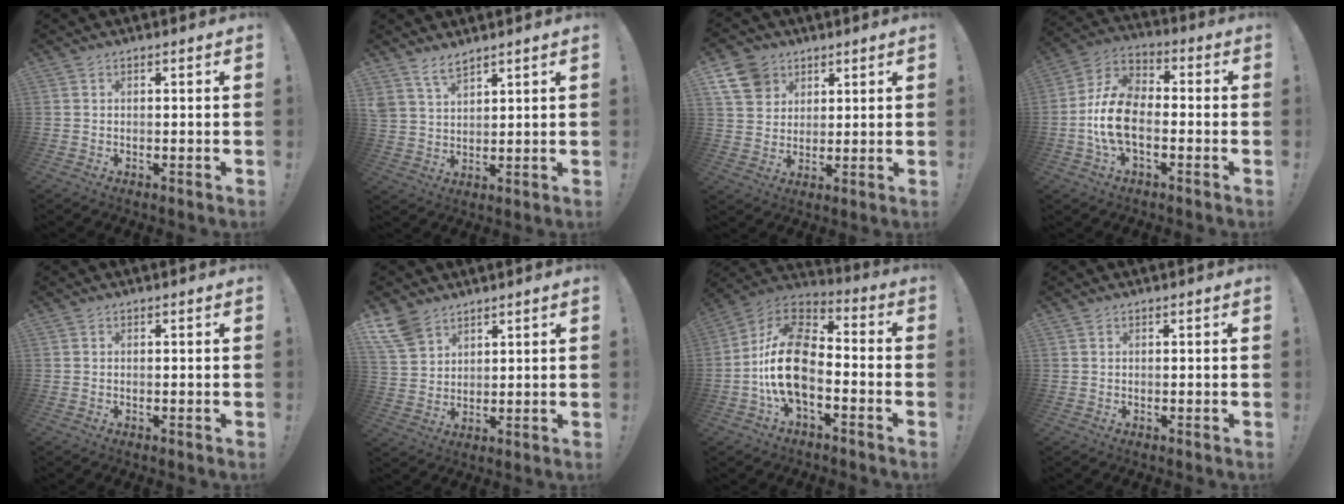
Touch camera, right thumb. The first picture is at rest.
{"total": 5.8, "force": [4.9, 2.1, 2.5], "torque": [-0.049, -0.025, 0.092]}
{"total": 10.9, "force": [5.7, 8.6, 3.4], "torque": [-0.055, -0.029, 0.117]}
{"total": 13.8, "force": [-4.0, 8.3, 10.3], "torque": [-0.205, 0.026, -0.069]}
{"total": 0.0}
{"total": 8.4, "force": [6.3, 4.9, 2.9], "torque": [-0.055, -0.036, 0.126]}
{"total": 19.2, "force": [-4.9, 11.5, 14.6], "torque": [-0.275, 0.041, -0.078]}
{"total": 0.0}